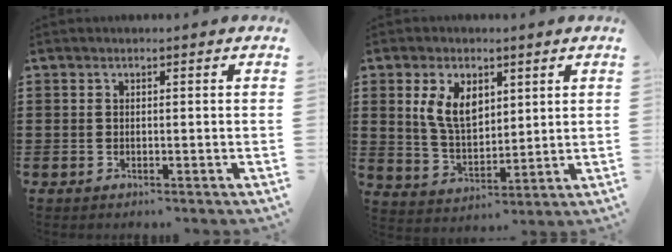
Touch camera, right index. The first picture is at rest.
{"total": 7.1, "force": [2.9, 3.9, 5.1], "torque": [-0.120, 0.008, 0.052]}